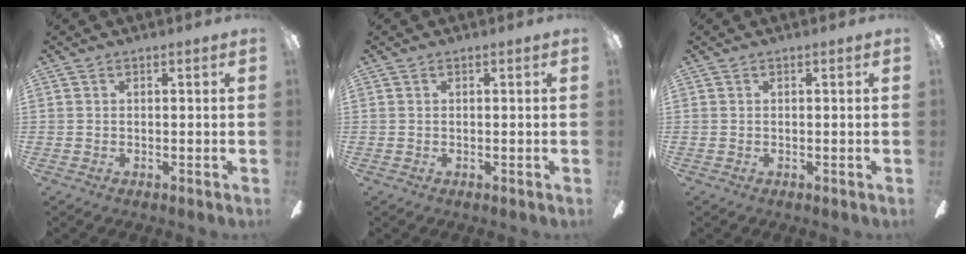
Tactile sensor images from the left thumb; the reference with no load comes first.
{"total": 0.0}
{"total": 0.0}